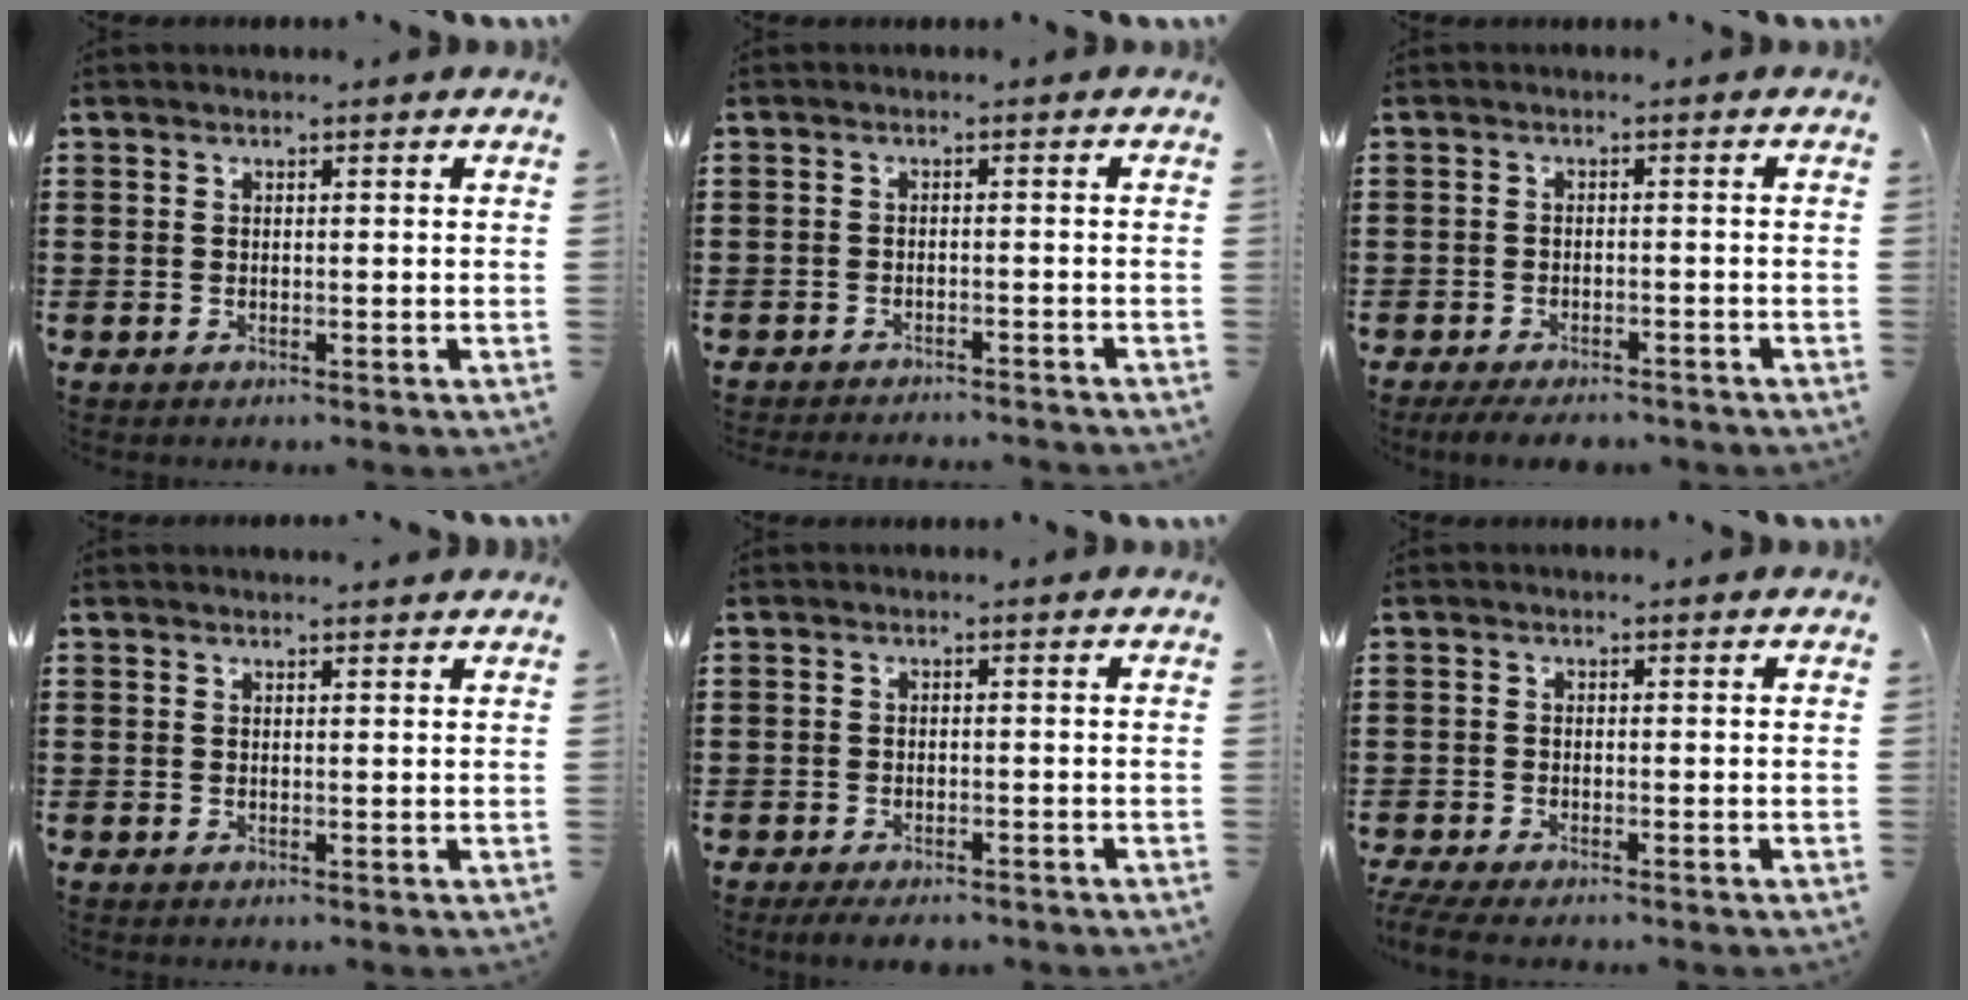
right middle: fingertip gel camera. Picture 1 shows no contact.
{"total": 1.8, "force": [-1.8, -0.3, 0.0], "torque": [-0.006, -0.002, -0.036]}
{"total": 2.7, "force": [-2.6, 0.2, 0.6], "torque": [-0.014, -0.003, -0.053]}
{"total": 0.8, "force": [0.8, 0.0, 0.2], "torque": [0.003, -0.004, 0.013]}
{"total": 1.9, "force": [-1.8, 0.1, 0.4], "torque": [-0.012, -0.004, -0.037]}
{"total": 1.9, "force": [-1.8, -0.1, 0.8], "torque": [-0.030, -0.010, -0.039]}